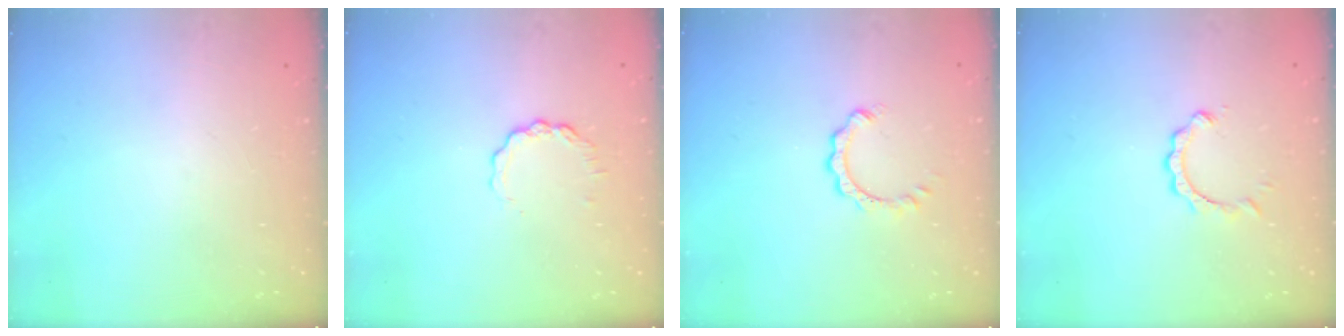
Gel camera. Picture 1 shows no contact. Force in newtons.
{"total": 3.7, "press": 3.7, "slide": 0.4}
{"total": 3.4, "press": 3.4, "slide": 0.3}
{"total": 2.1, "press": 2.1, "slide": 0.2}